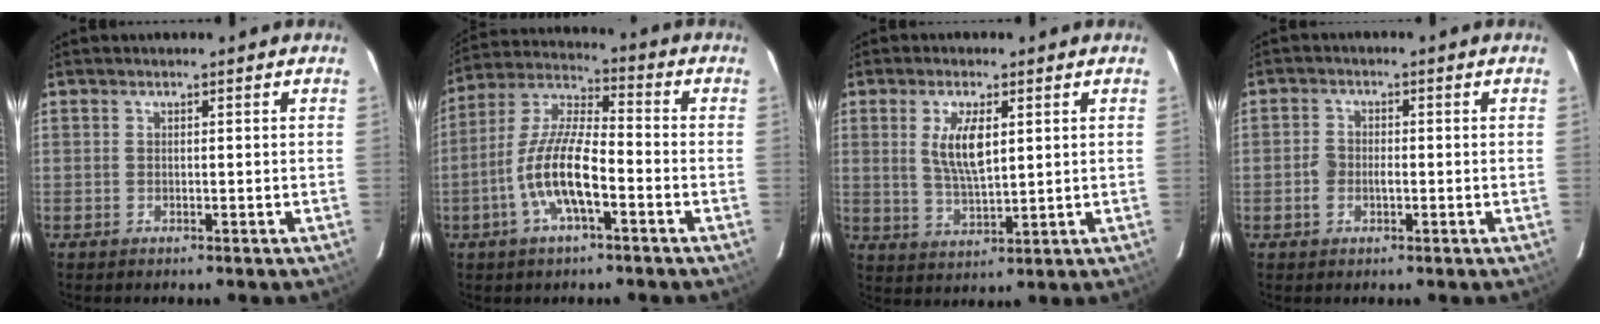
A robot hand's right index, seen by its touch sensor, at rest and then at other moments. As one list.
[{"total": 12.3, "force": [-4.7, 3.6, 10.9], "torque": [-0.228, 0.000, -0.089]}, {"total": 7.2, "force": [2.0, 2.6, 6.4], "torque": [-0.120, -0.004, 0.044]}, {"total": 2.8, "force": [-1.0, 2.2, 1.5], "torque": [-0.033, 0.006, -0.017]}]